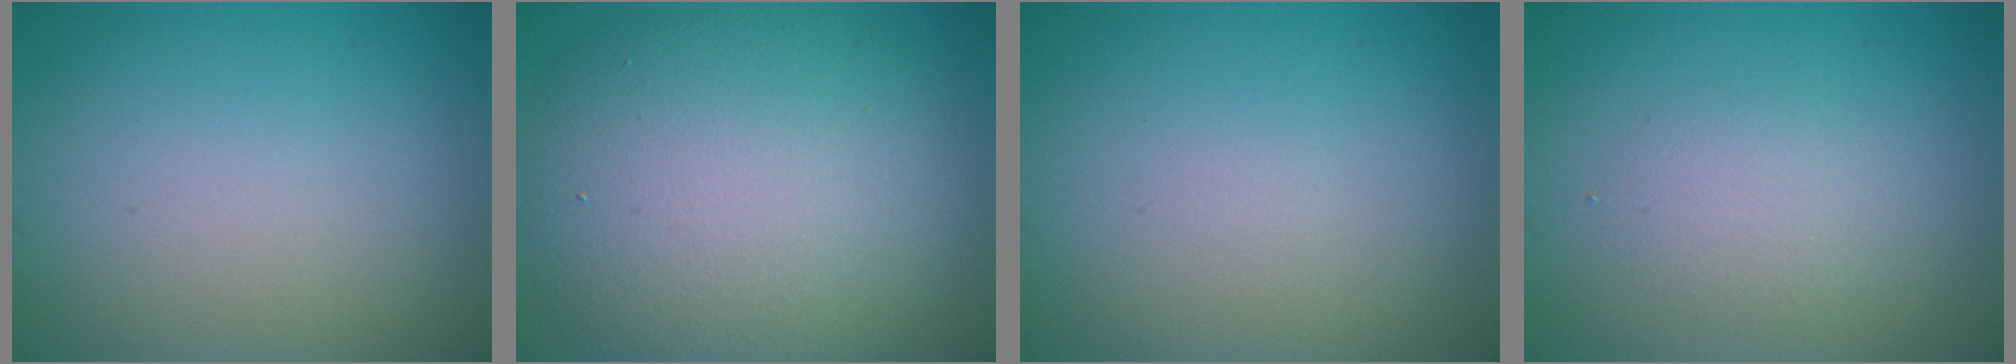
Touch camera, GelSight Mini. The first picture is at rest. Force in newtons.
{"total": 10.9, "press": 10.9, "slide": 0.6}
{"total": 0.0}
{"total": 1.8, "press": 1.8, "slide": 0.1}